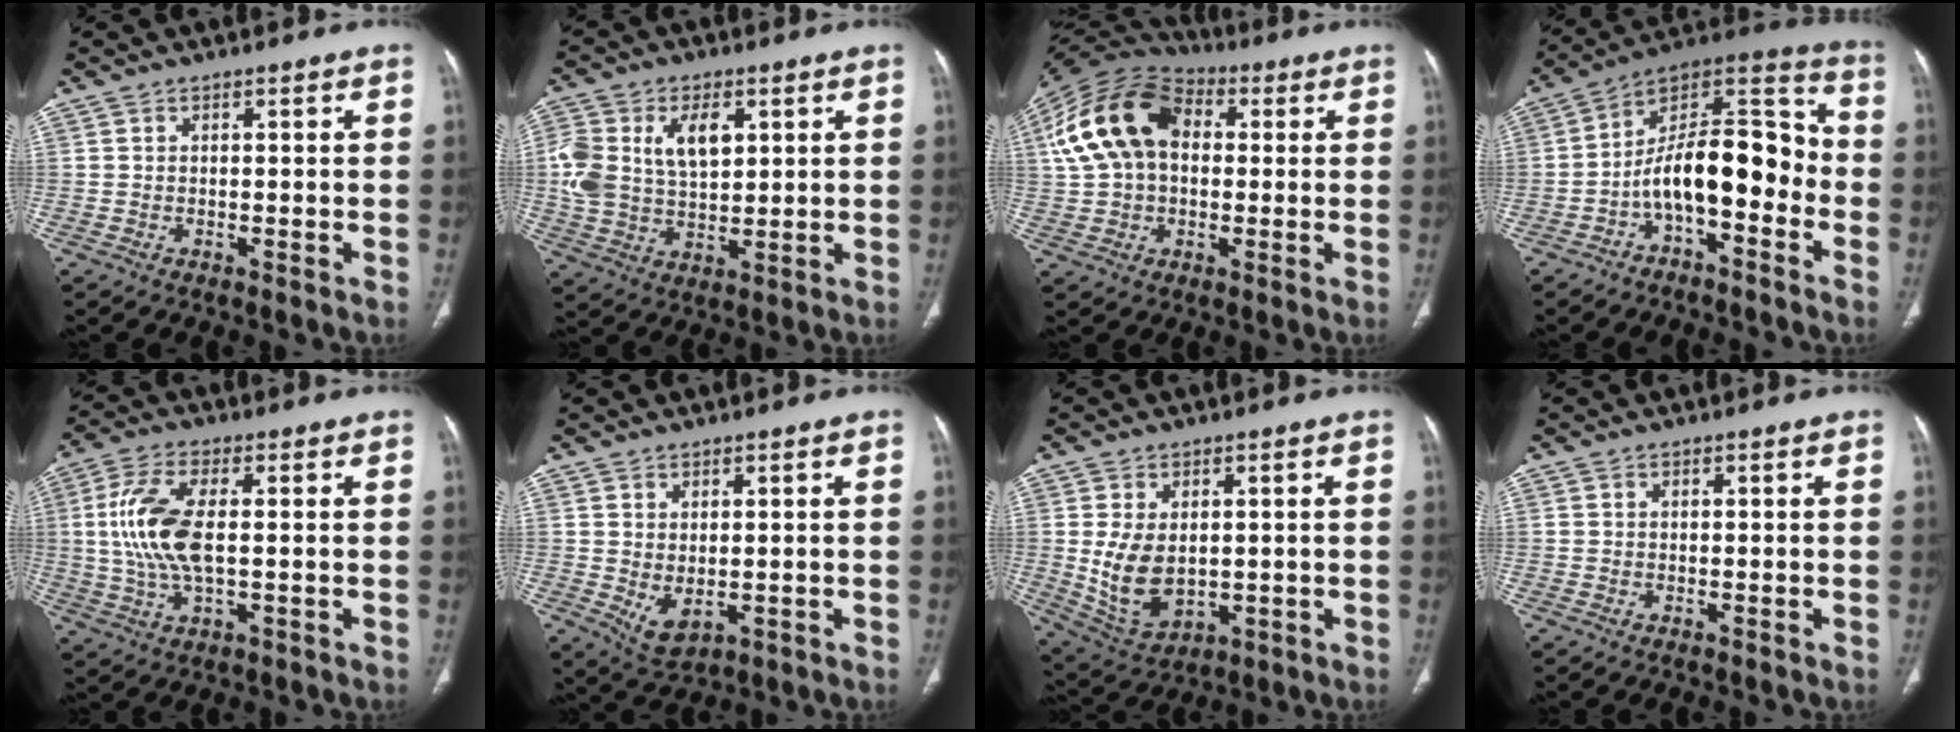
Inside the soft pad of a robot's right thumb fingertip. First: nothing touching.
{"total": 13.6, "force": [3.5, 8.4, 10.1], "torque": [-0.193, 0.003, 0.072]}
{"total": 17.9, "force": [3.0, 12.4, 12.5], "torque": [-0.234, 0.031, 0.046]}
{"total": 16.5, "force": [-4.6, 7.9, 13.7], "torque": [-0.197, 0.086, -0.082]}
{"total": 11.7, "force": [0.8, 4.9, 10.5], "torque": [-0.239, 0.003, 0.017]}
{"total": 4.8, "force": [-0.3, 2.9, 3.9], "torque": [-0.064, -0.008, 0.014]}
{"total": 9.9, "force": [0.4, 6.5, 7.4], "torque": [-0.126, -0.012, 0.029]}
{"total": 0.0}